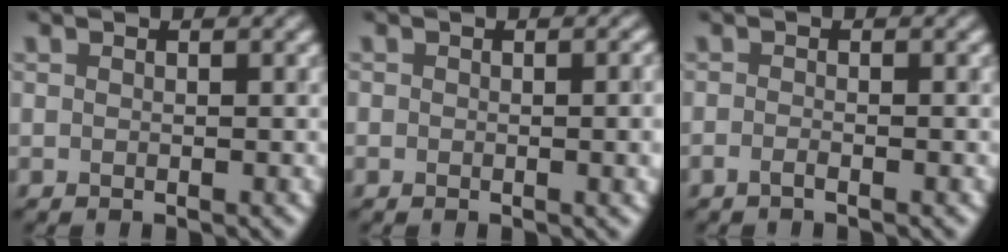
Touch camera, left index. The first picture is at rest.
{"total": 3.0, "force": [-0.2, 1.9, 2.3], "torque": [-0.014, -0.001, -0.003]}
{"total": 0.8, "force": [-0.6, 0.0, 0.5], "torque": [-0.013, 0.005, -0.012]}